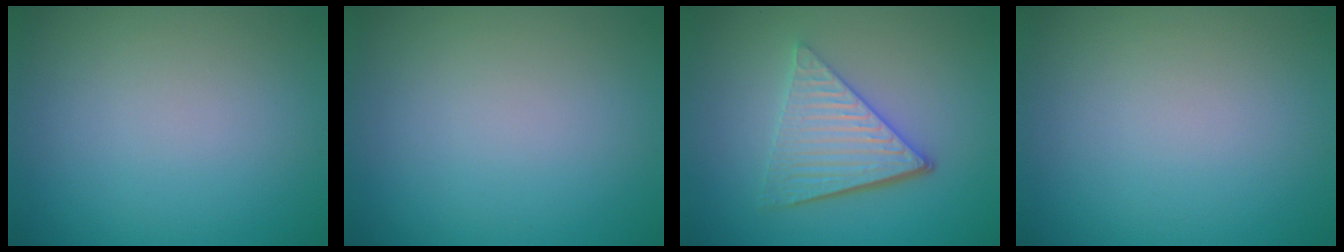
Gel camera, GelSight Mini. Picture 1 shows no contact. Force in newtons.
{"total": 0.0}
{"total": 5.2, "press": 3.8, "slide": 3.5}
{"total": 0.0}